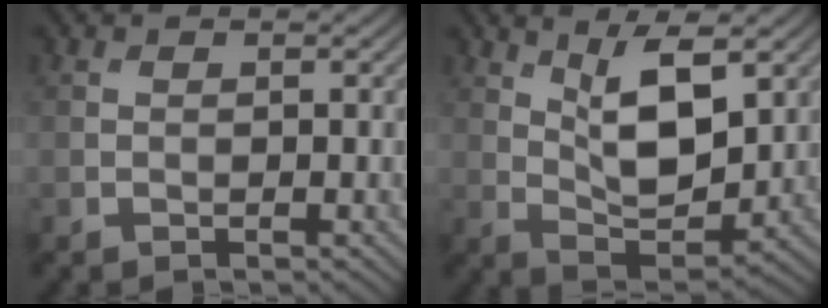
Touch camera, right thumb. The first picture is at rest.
{"total": 8.5, "force": [3.3, 3.5, 7.0], "torque": [-0.137, -0.005, 0.064]}